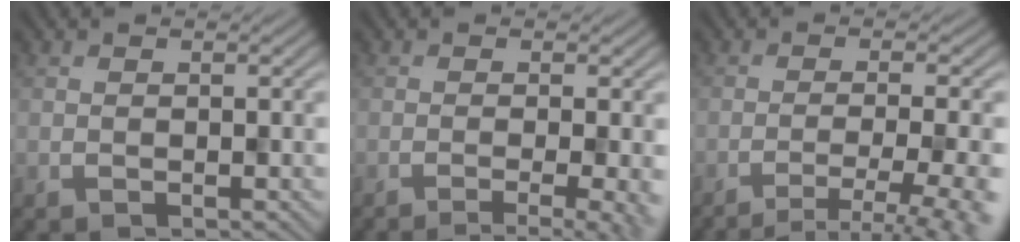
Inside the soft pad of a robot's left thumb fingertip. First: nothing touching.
{"total": 5.5, "force": [-2.4, 1.4, 4.7], "torque": [-0.046, 0.003, -0.021]}
{"total": 8.4, "force": [-5.3, 1.5, 6.4], "torque": [-0.088, 0.007, -0.065]}